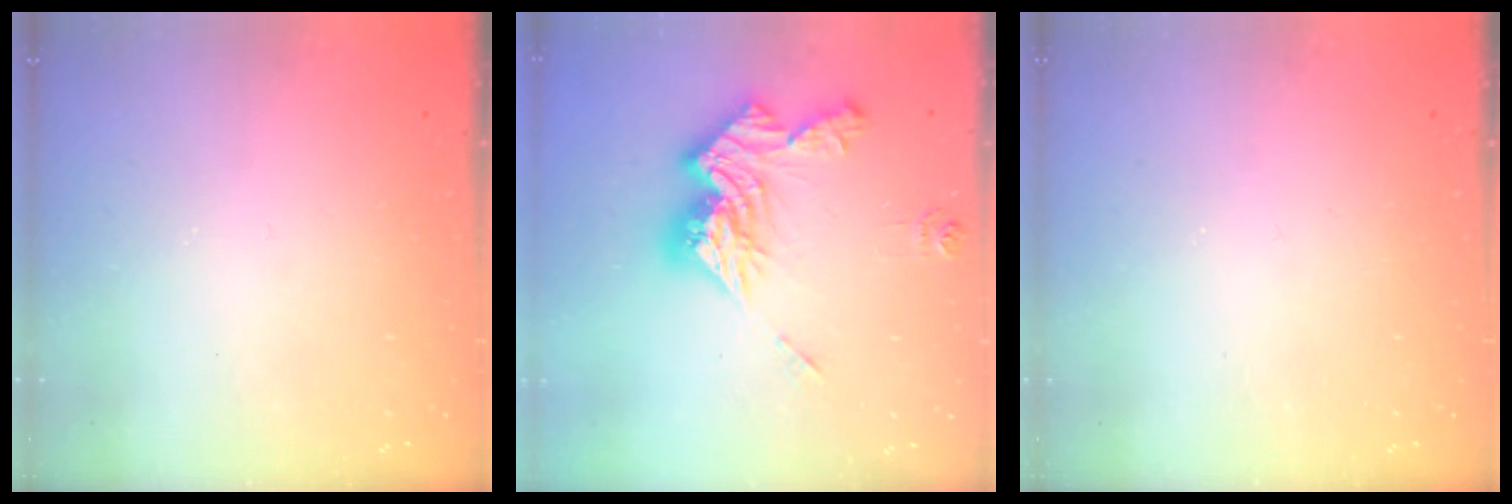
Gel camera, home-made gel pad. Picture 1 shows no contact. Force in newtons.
{"total": 17.1, "press": 17.0, "slide": 0.9}
{"total": 0.0}